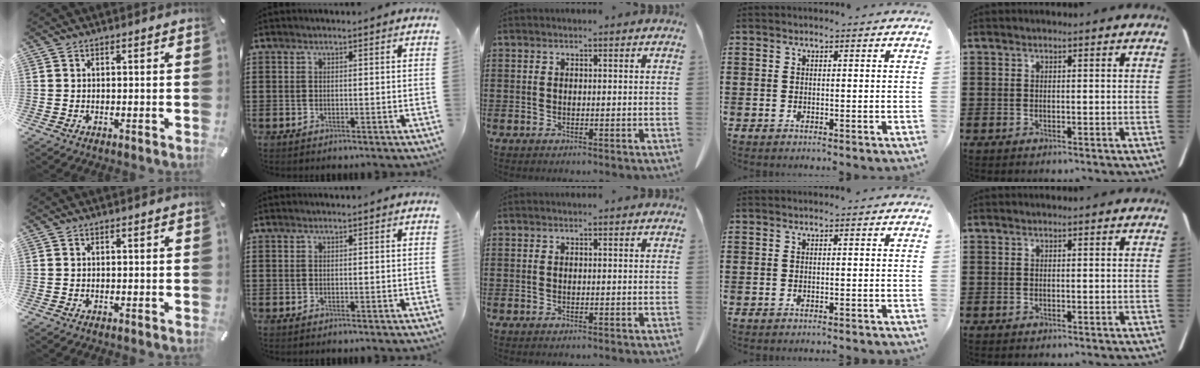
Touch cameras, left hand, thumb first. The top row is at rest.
{"ring": {"total": 0.6, "force": [-0.5, -0.1, 0.2], "torque": [-0.005, -0.002, -0.010]}}